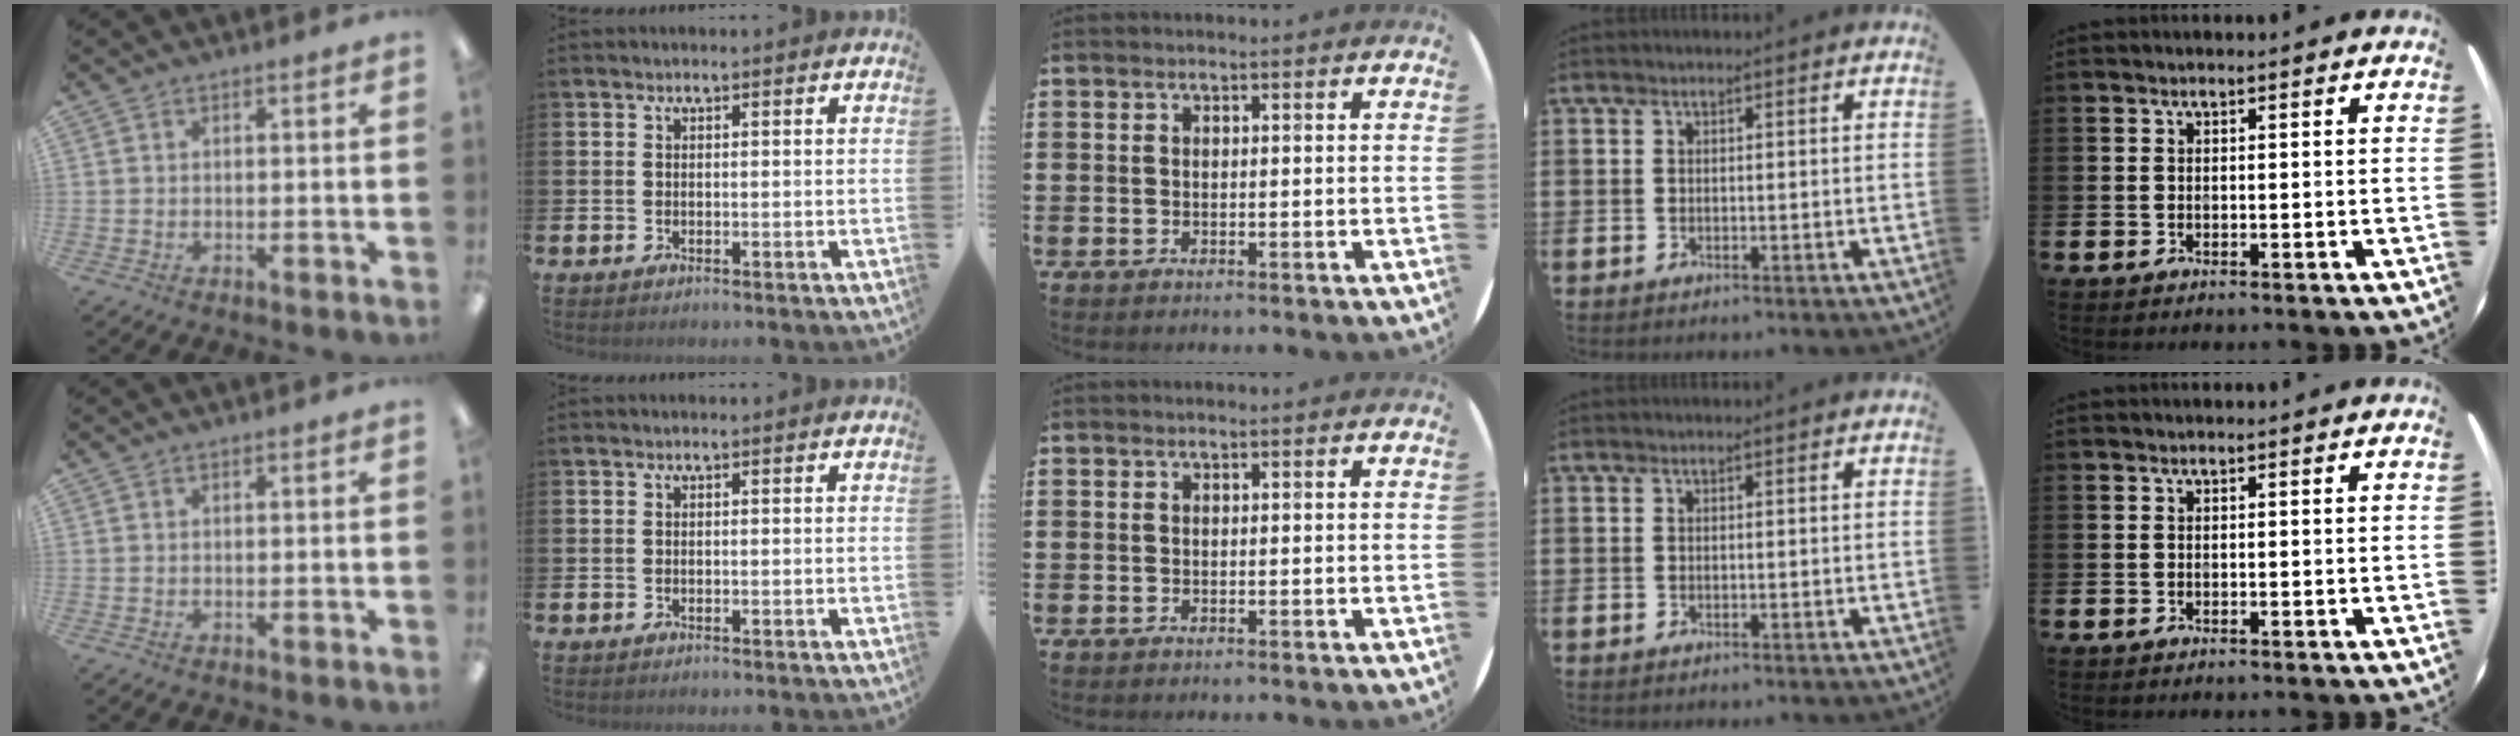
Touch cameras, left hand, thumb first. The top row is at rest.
{}